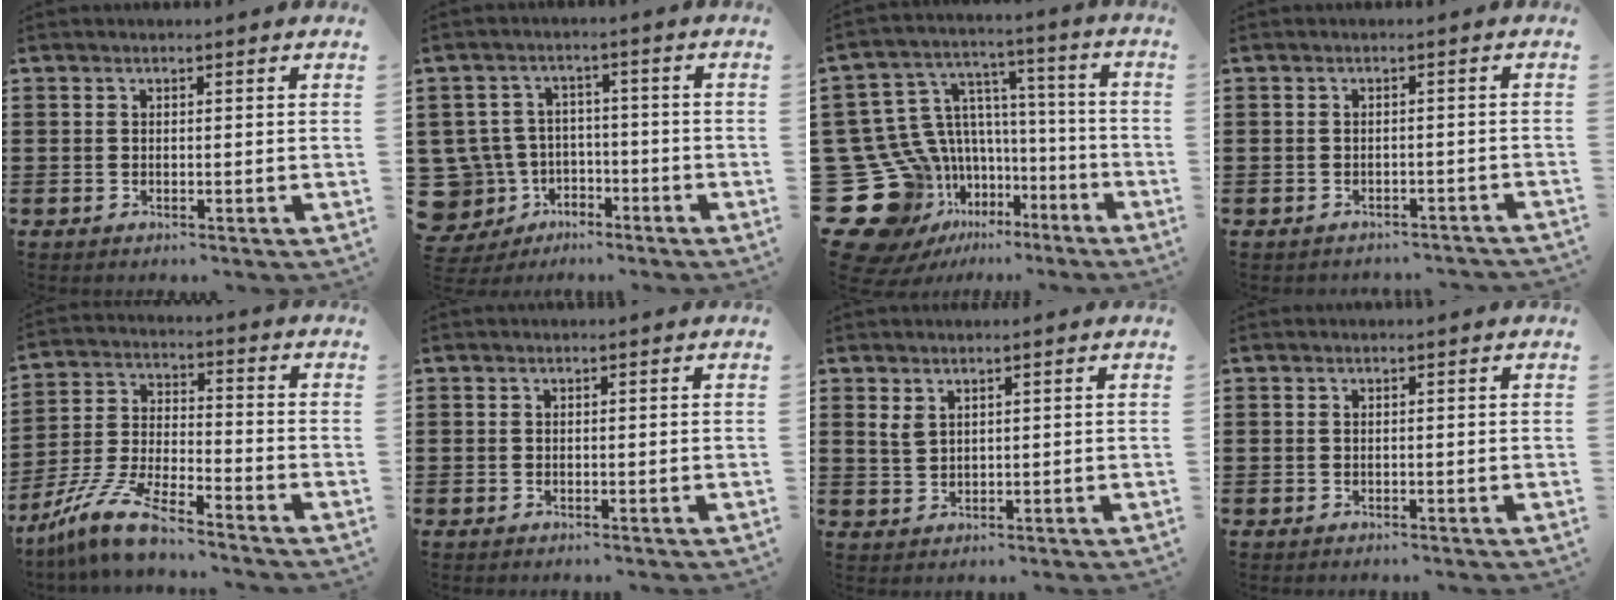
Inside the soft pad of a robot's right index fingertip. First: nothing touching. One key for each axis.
{"total": 6.8, "fx": -2.9, "fy": 6.0, "fz": 1.5, "tx": -0.085, "ty": 0.007, "tz": -0.059}
{"total": 16.7, "fx": -5.4, "fy": 14.8, "fz": 5.5, "tx": -0.158, "ty": 0.002, "tz": -0.044}
{"total": 1.5, "fx": -1.5, "fy": 0.3, "fz": 0.0, "tx": -0.007, "ty": 0.001, "tz": -0.032}
{"total": 9.6, "fx": -8.1, "fy": 1.2, "fz": 5.0, "tx": -0.119, "ty": 0.005, "tz": -0.165}
{"total": 0.0}
{"total": 2.1, "fx": 1.4, "fy": 1.1, "fz": 1.2, "tx": -0.026, "ty": 0.003, "tz": 0.027}
{"total": 0.0}